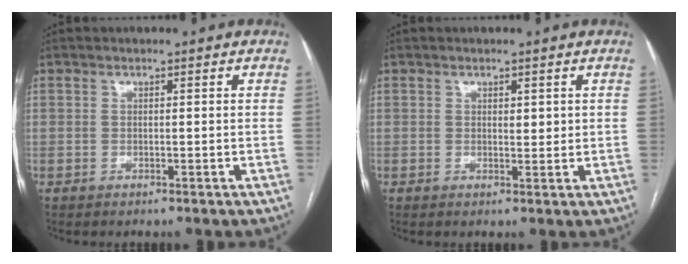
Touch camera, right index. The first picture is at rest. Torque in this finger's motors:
{"motor_torque": [0.34, 0.22, 0.13, 0.02]}